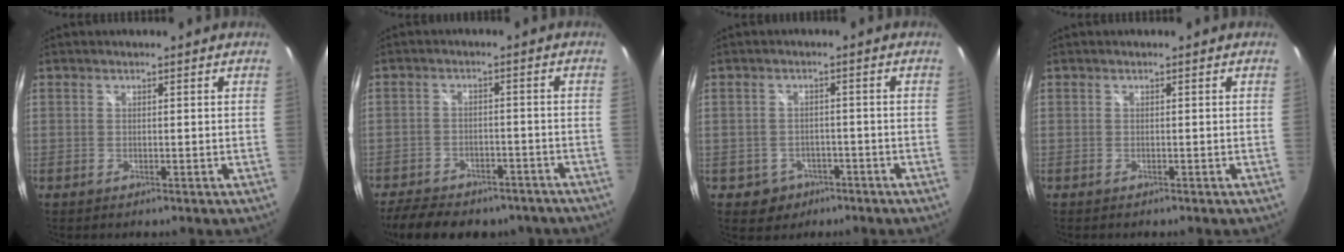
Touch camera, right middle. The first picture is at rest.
{"total": 16.0, "force": [-12.6, 6.9, 7.2], "torque": [-0.158, -0.006, -0.169]}
{"total": 4.7, "force": [-2.3, 4.0, 0.8], "torque": [-0.030, 0.010, -0.025]}
{"total": 0.0}